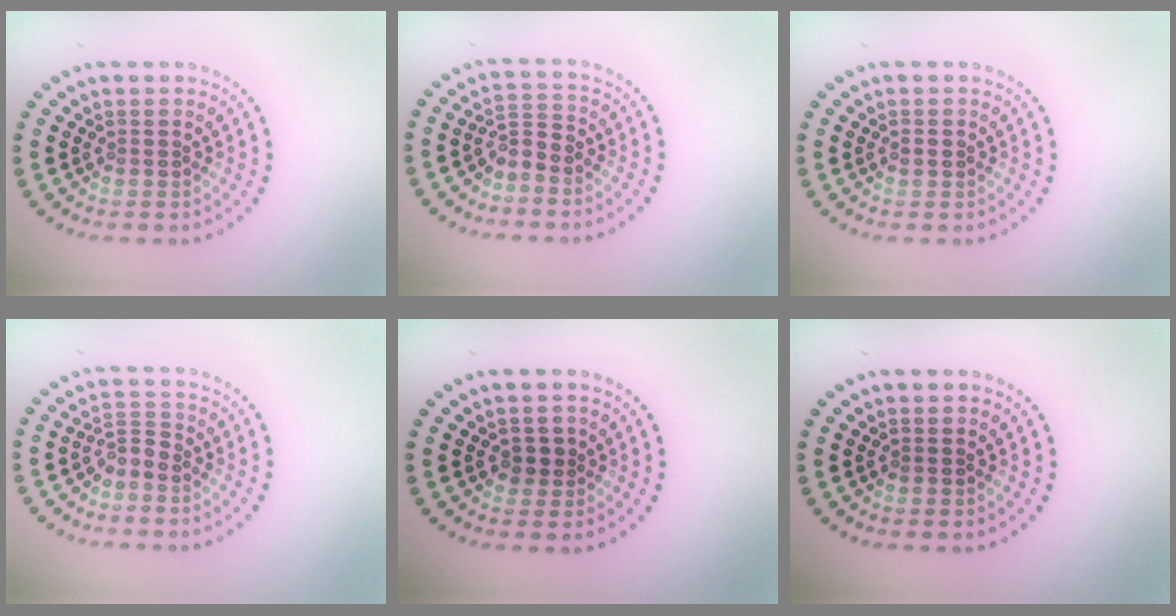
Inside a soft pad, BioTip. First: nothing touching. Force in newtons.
{"total": 2.1, "press": 1.4, "slide": 1.6}
{"total": 0.8, "press": 0.8, "slide": 0.1}
{"total": 1.6, "press": 1.1, "slide": 1.1}
{"total": 1.4, "press": 1.2, "slide": 0.6}
{"total": 0.0}